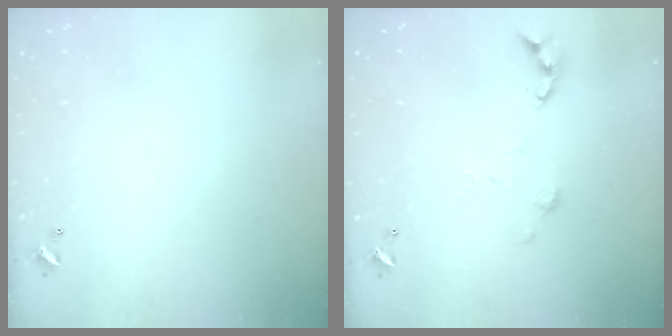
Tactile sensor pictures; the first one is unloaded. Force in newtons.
{"total": 0.0}